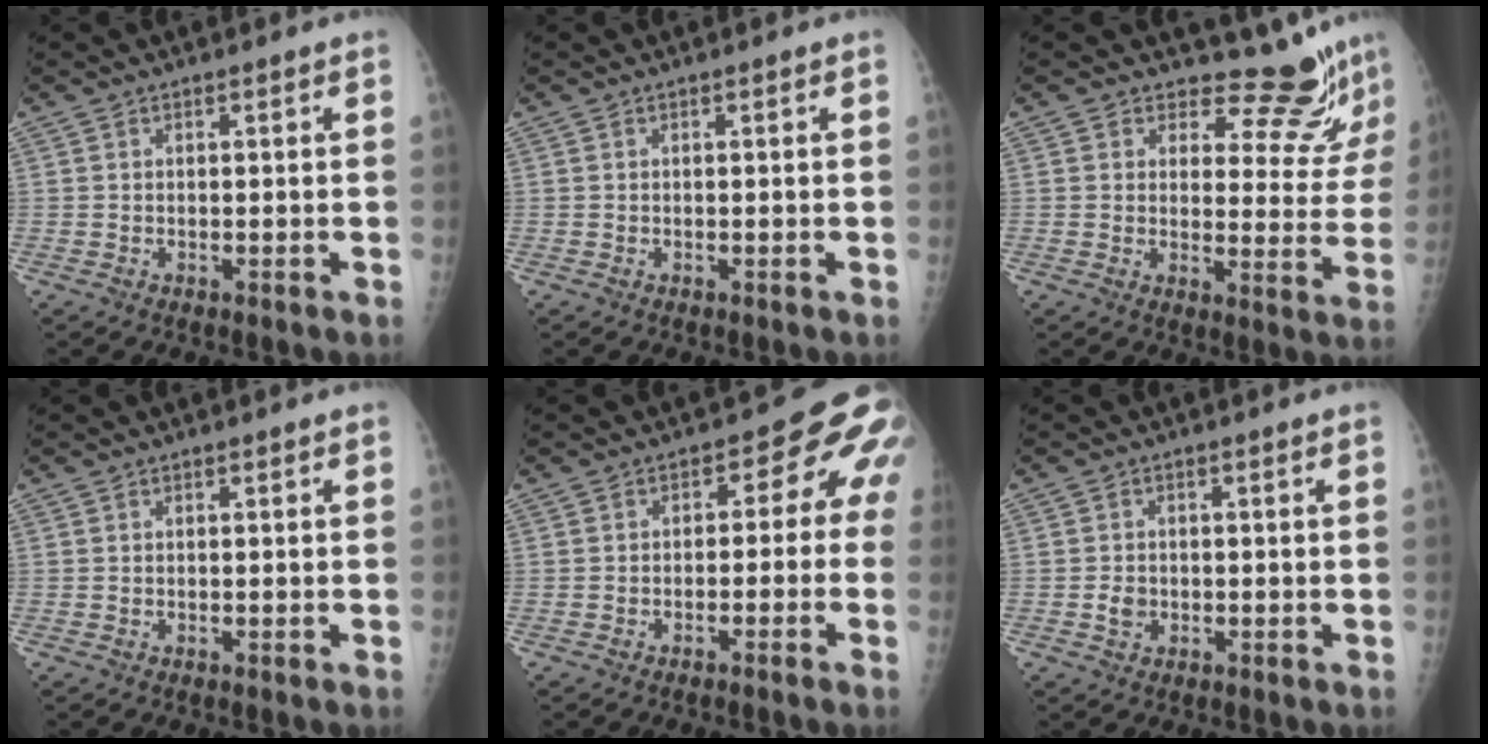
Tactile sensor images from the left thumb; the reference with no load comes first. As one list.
[{"total": 0.0}, {"total": 11.2, "force": [10.9, 2.5, 1.2], "torque": [0.019, -0.116, 0.120]}, {"total": 0.0}, {"total": 7.5, "force": [-1.5, 5.3, 5.1], "torque": [-0.020, 0.035, -0.032]}, {"total": 2.4, "force": [-0.4, 2.0, 1.2], "torque": [-0.011, 0.003, -0.007]}]